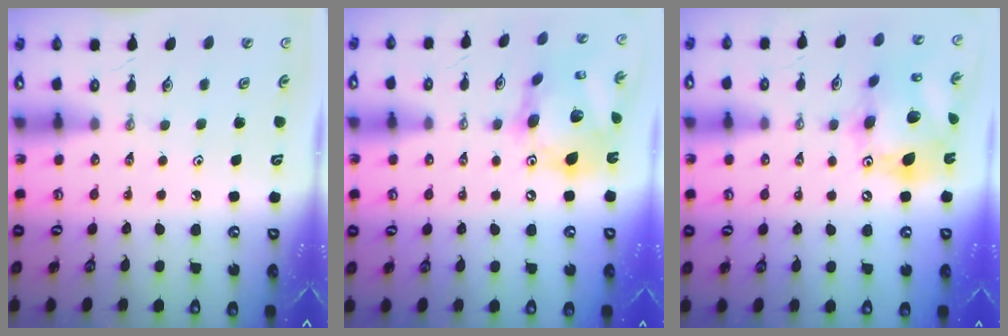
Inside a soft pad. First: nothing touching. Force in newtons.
{"total": 17.7, "press": 17.6, "slide": 1.7}
{"total": 17.0, "press": 16.9, "slide": 1.9}